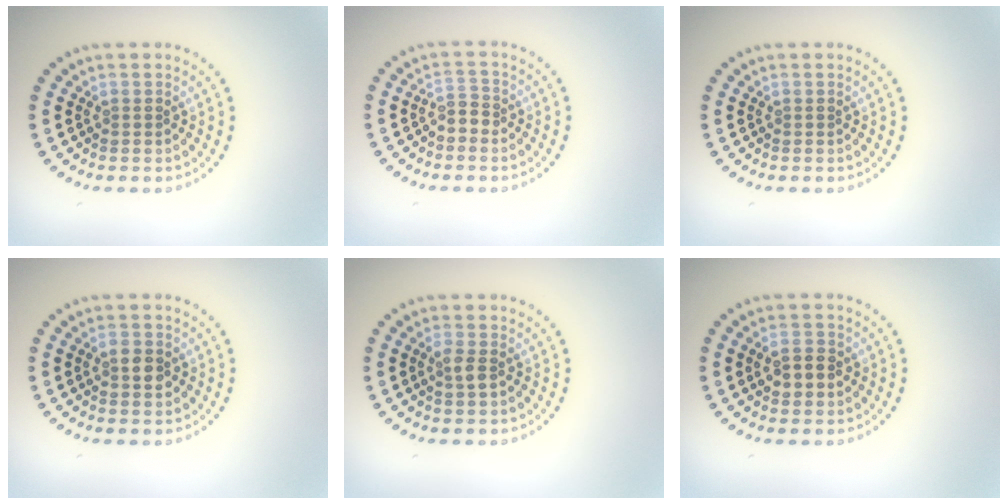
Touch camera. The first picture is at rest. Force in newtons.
{"total": 1.4, "press": 1.2, "slide": 0.7}
{"total": 0.0}
{"total": 2.4, "press": 2.4, "slide": 0.1}
{"total": 1.5, "press": 1.4, "slide": 0.3}
{"total": 2.5, "press": 2.5, "slide": 0.1}